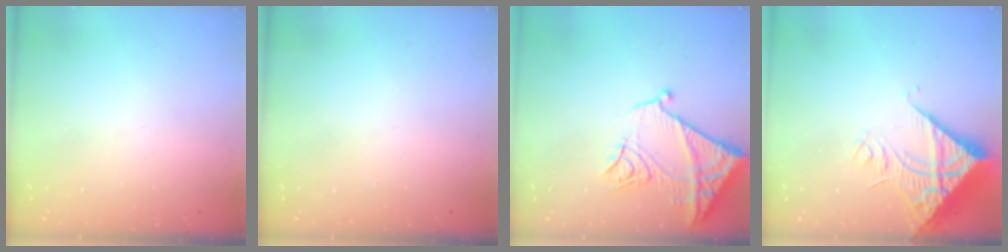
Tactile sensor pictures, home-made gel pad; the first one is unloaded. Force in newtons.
{"total": 0.0}
{"total": 15.7, "press": 15.6, "slide": 1.7}
{"total": 15.4, "press": 15.2, "slide": 1.8}